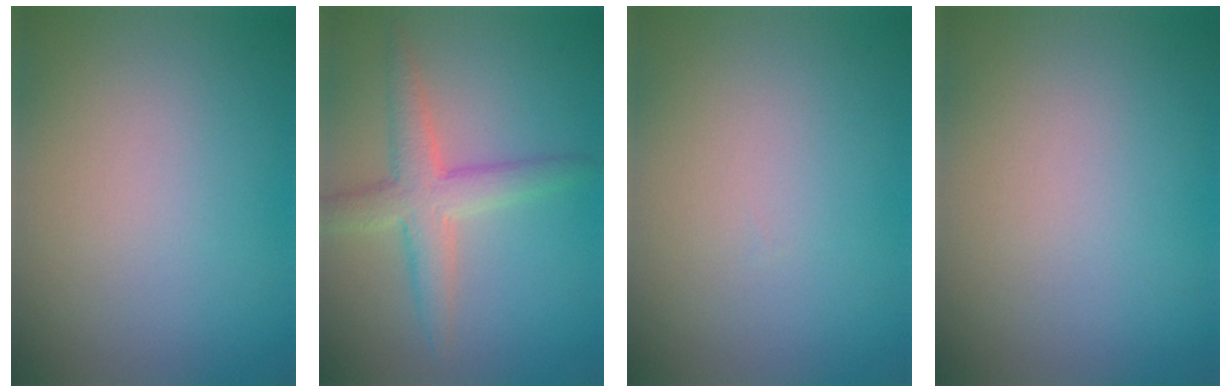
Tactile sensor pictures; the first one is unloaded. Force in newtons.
{"total": 4.0, "press": 4.0, "slide": 0.2}
{"total": 0.0}
{"total": 0.0}